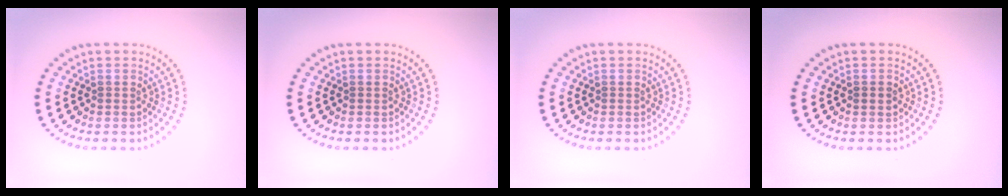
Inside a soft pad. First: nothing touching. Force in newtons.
{"total": 0.0}
{"total": 0.0}
{"total": 1.0, "press": 0.9, "slide": 0.2}